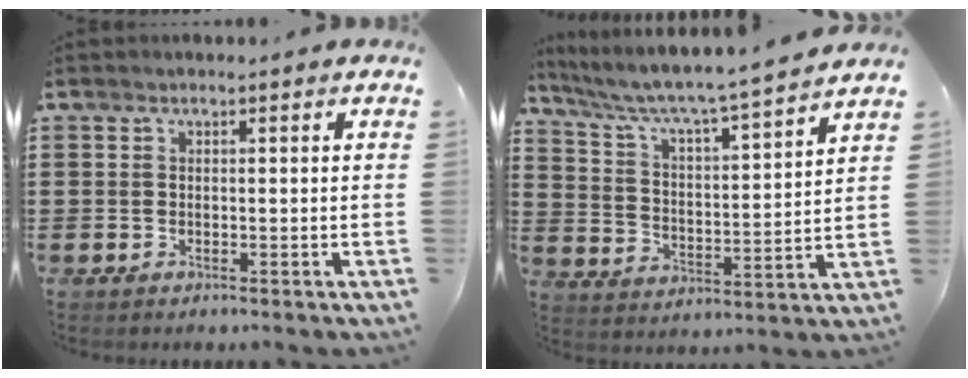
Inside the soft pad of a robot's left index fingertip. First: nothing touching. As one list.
[{"total": 5.3, "force": [4.7, -0.2, 2.4], "torque": [-0.070, -0.041, 0.069]}]